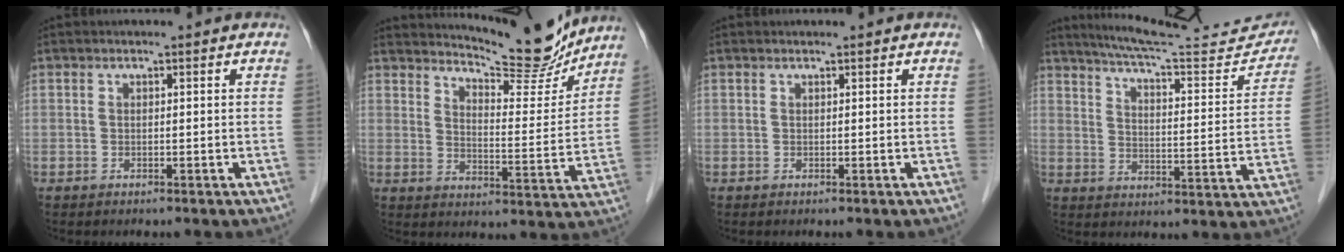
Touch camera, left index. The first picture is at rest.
{"total": 12.9, "force": [12.5, 1.2, 3.2], "torque": [-0.053, -0.029, 0.171]}
{"total": 0.0}
{"total": 20.0, "force": [18.8, 1.5, 6.6], "torque": [-0.096, -0.045, 0.246]}